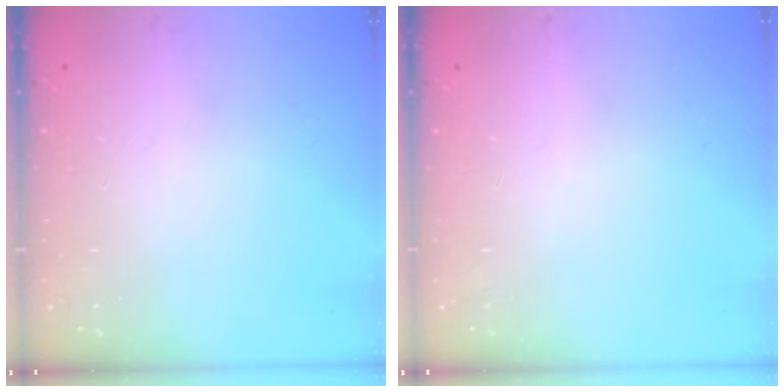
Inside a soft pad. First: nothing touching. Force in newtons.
{"total": 0.0}